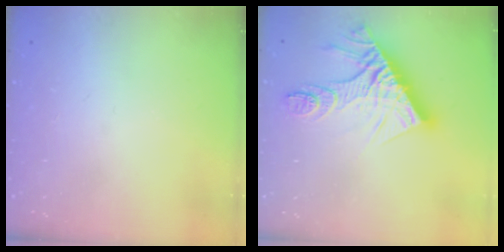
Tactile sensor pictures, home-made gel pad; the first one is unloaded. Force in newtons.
{"total": 16.4, "press": 16.3, "slide": 1.5}